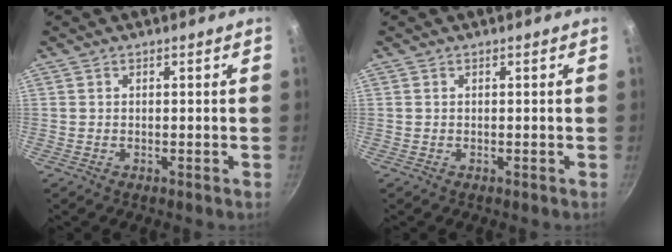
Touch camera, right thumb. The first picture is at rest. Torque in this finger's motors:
{"motor_torque": [-0.25, 0.02, 0.03, -0.12, -0.02]}